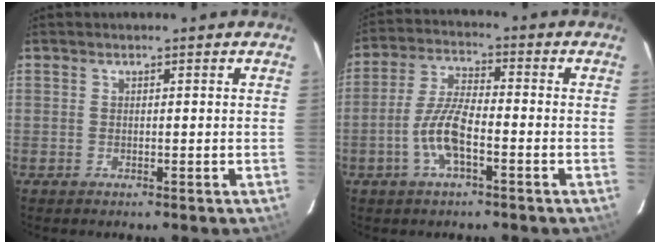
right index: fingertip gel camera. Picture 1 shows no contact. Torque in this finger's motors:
{"motor_torque": [1.43, -0.18, 0.69, 0.09]}